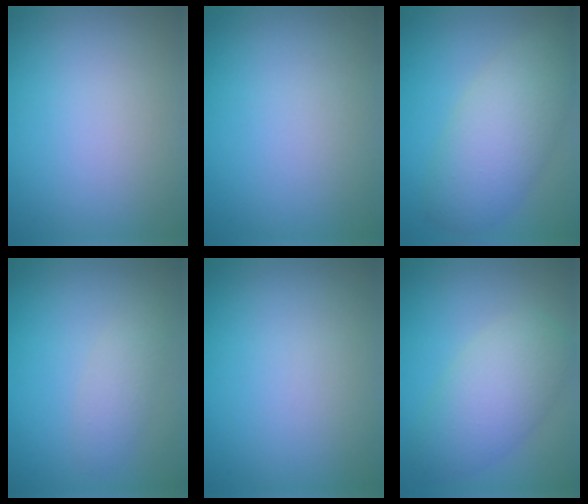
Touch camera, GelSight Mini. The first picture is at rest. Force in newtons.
{"total": 0.0}
{"total": 6.1, "press": 6.1, "slide": 0.4}
{"total": 1.8, "press": 1.8, "slide": 0.2}
{"total": 0.0}
{"total": 5.1, "press": 5.1, "slide": 0.2}